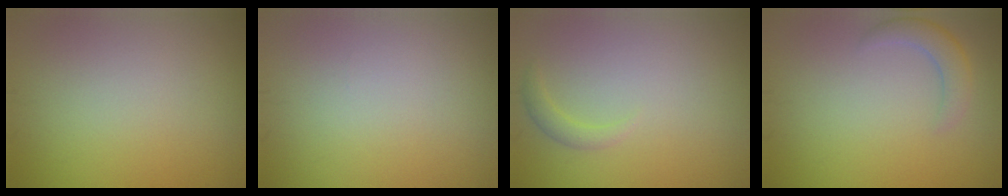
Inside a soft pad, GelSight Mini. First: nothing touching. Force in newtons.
{"total": 0.0}
{"total": 1.2, "press": 1.2, "slide": 0.2}
{"total": 2.4, "press": 2.4, "slide": 0.2}